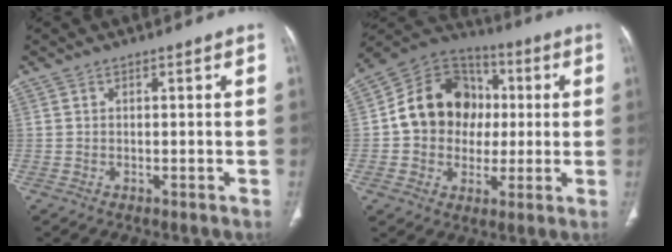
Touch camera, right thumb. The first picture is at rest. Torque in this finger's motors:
{"motor_torque": [0.31, 2.31, 0.94, -0.48, 0.12]}